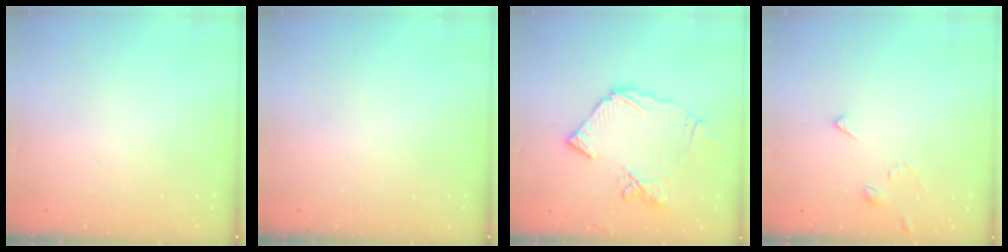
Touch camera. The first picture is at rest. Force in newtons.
{"total": 0.0}
{"total": 12.9, "press": 12.8, "slide": 1.5}
{"total": 3.7, "press": 3.7, "slide": 0.7}